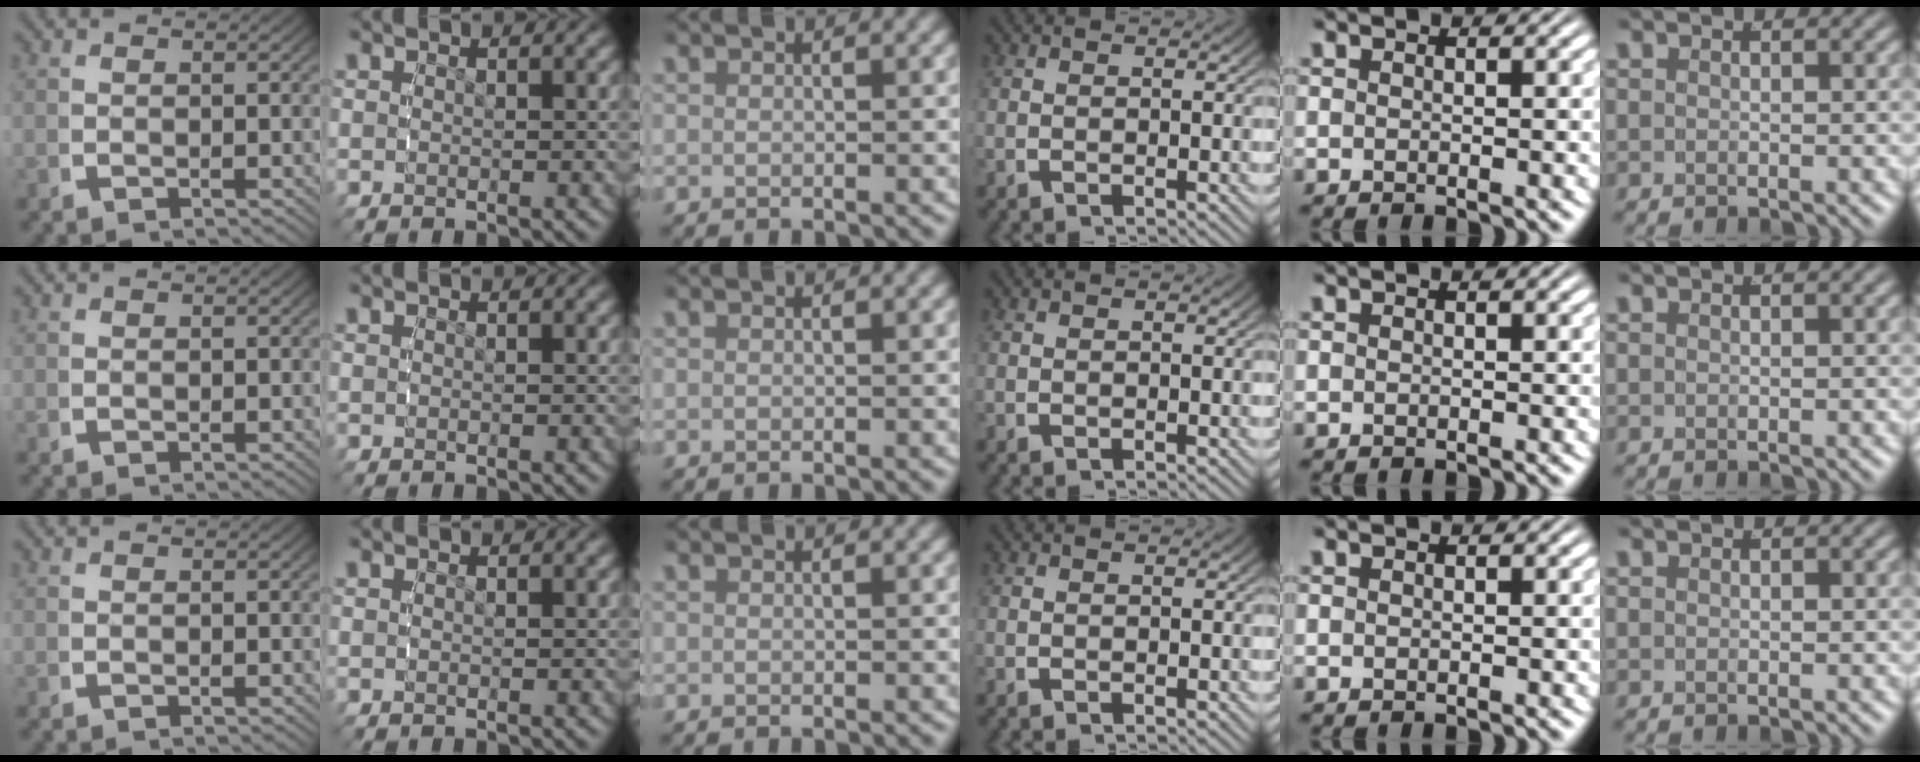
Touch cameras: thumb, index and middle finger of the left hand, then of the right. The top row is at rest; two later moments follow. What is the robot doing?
{"motion": "reach", "object": "photo album"}